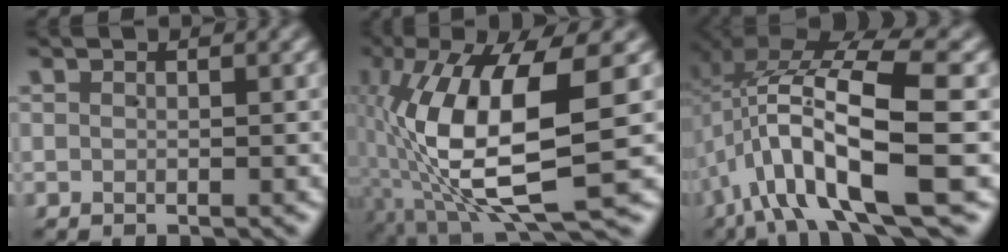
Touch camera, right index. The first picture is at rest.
{"total": 14.6, "force": [-0.8, 6.5, 13.1], "torque": [-0.254, -0.029, 0.015]}
{"total": 9.6, "force": [-0.5, 4.2, 8.6], "torque": [-0.173, -0.009, -0.007]}